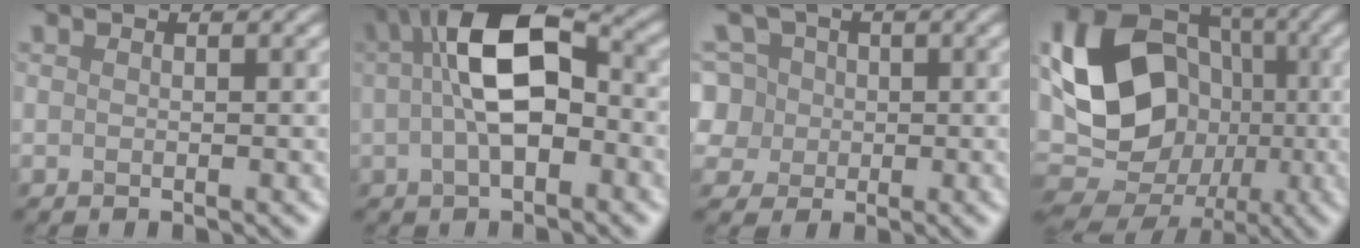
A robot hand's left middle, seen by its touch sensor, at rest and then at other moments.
{"total": 6.4, "force": [-0.4, 2.6, 5.8], "torque": [-0.133, 0.021, 0.001]}
{"total": 6.0, "force": [0.6, 5.9, 1.0], "torque": [-0.045, 0.031, 0.004]}
{"total": 12.8, "force": [-1.6, 10.6, 7.0], "torque": [-0.139, -0.012, 0.005]}